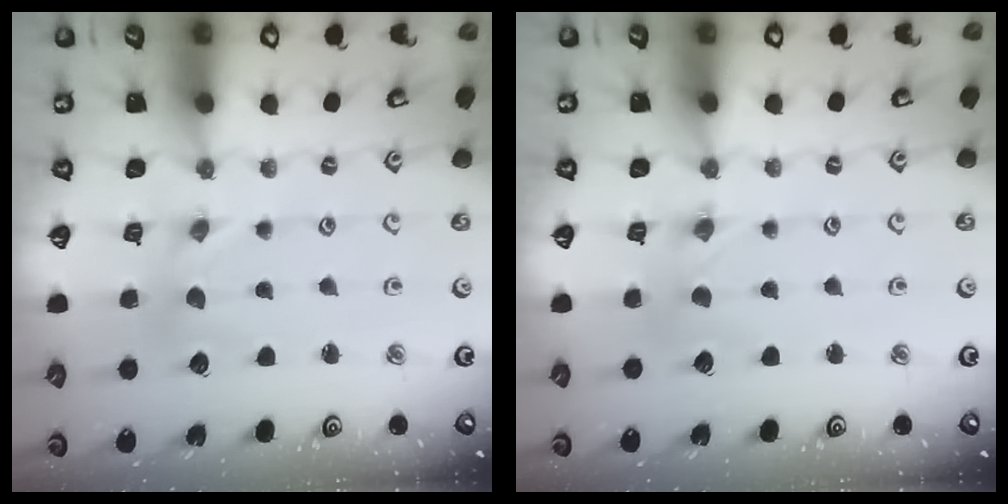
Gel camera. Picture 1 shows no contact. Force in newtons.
{"total": 0.0}